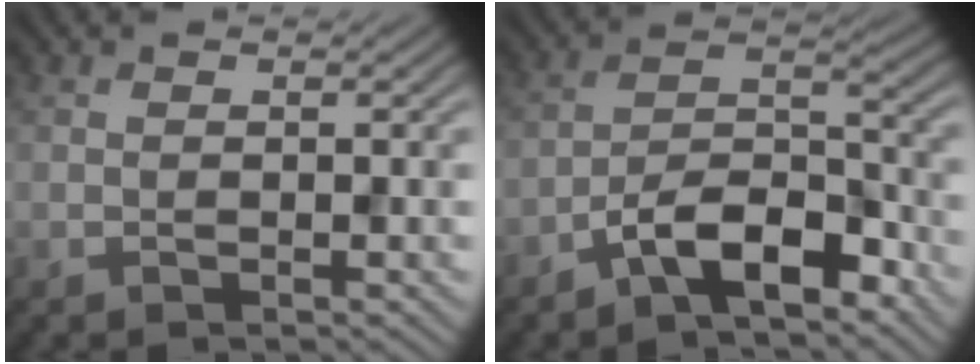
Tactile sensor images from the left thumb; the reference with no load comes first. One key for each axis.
{"total": 8.1, "fx": -5.4, "fy": 3.0, "fz": 5.3, "tx": -0.086, "ty": 0.013, "tz": -0.113}